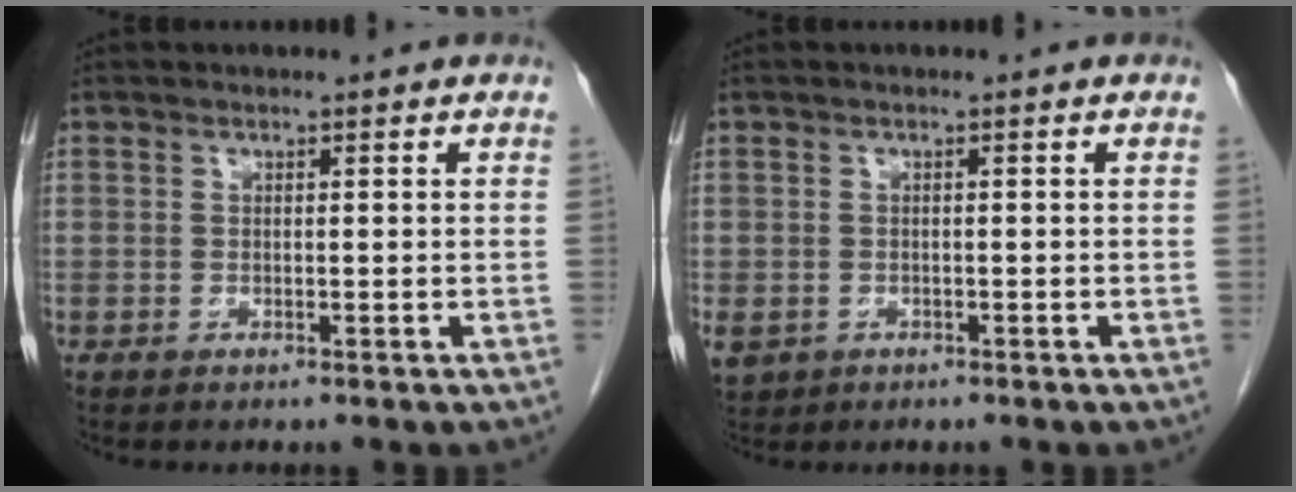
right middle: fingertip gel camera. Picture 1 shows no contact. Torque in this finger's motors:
{"motor_torque": [1.15, -0.98, 0.89, 0.21]}